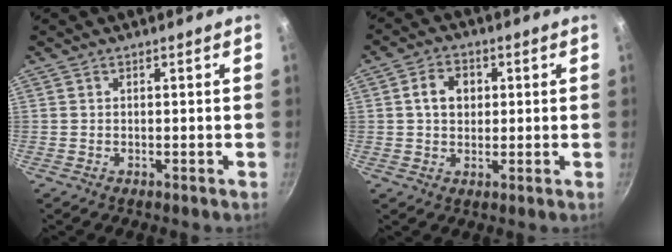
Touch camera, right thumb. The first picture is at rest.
{"total": 5.8, "force": [1.1, 4.6, 3.3], "torque": [-0.035, 0.004, 0.011]}